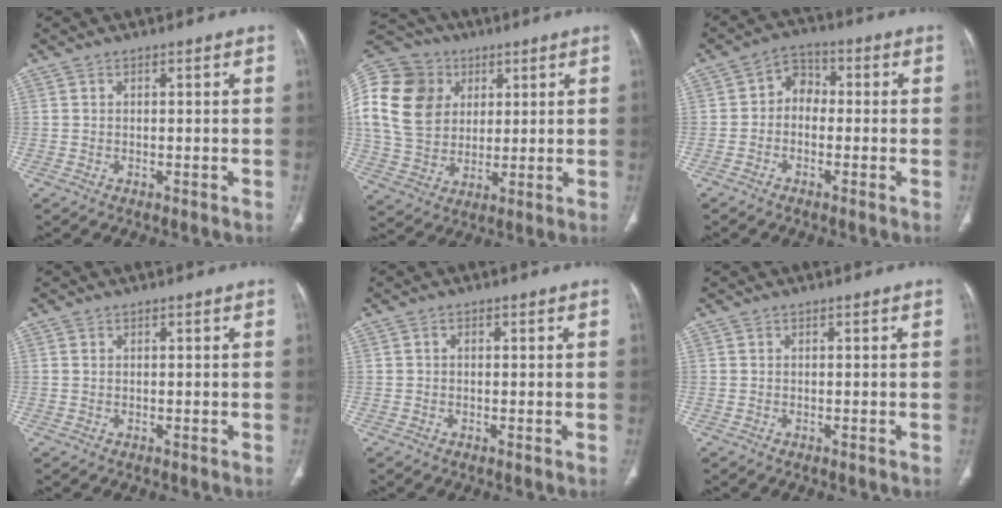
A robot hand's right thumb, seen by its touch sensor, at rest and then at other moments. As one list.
[{"total": 22.9, "force": [6.2, 18.1, 12.6], "torque": [-0.268, 0.028, 0.122]}, {"total": 5.1, "force": [-0.6, 4.1, 3.0], "torque": [-0.027, 0.022, -0.027]}, {"total": 0.6, "force": [0.3, 0.4, 0.3], "torque": [-0.006, 0.000, 0.005]}, {"total": 0.6, "force": [0.1, 0.5, 0.3], "torque": [-0.004, 0.001, 0.000]}, {"total": 0.0}]